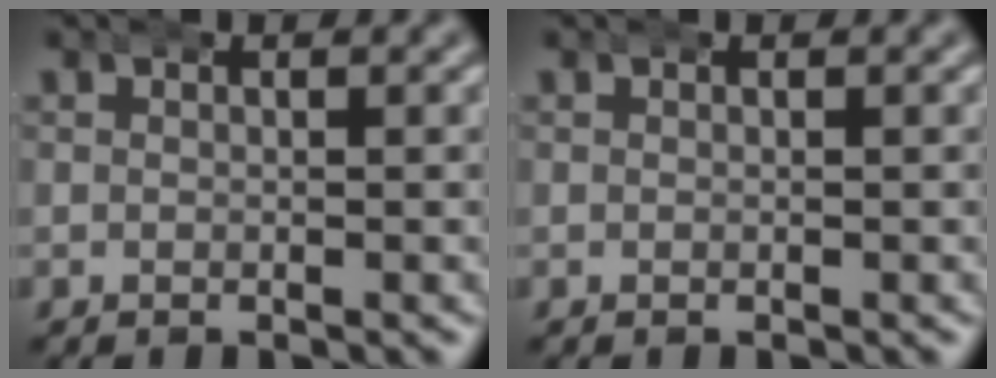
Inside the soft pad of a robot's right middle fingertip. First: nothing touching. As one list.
[{"total": 2.2, "force": [-0.4, -0.8, -2.0], "torque": [0.027, -0.002, -0.007]}]